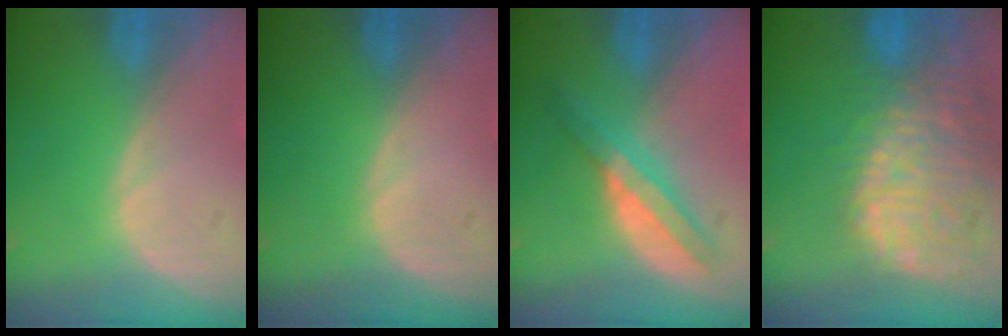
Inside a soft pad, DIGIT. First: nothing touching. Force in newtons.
{"total": 0.0}
{"total": 5.5, "press": 5.2, "slide": 1.8}
{"total": 14.4, "press": 11.9, "slide": 8.2}